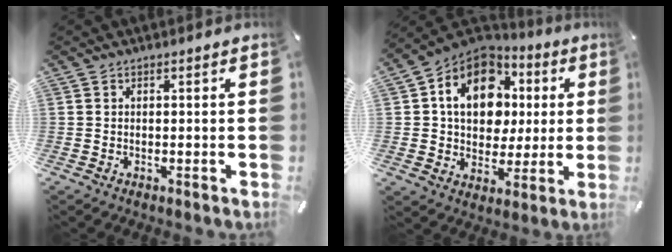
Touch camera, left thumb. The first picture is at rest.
{"total": 15.0, "force": [2.8, 11.8, 8.8], "torque": [-0.161, -0.002, 0.055]}